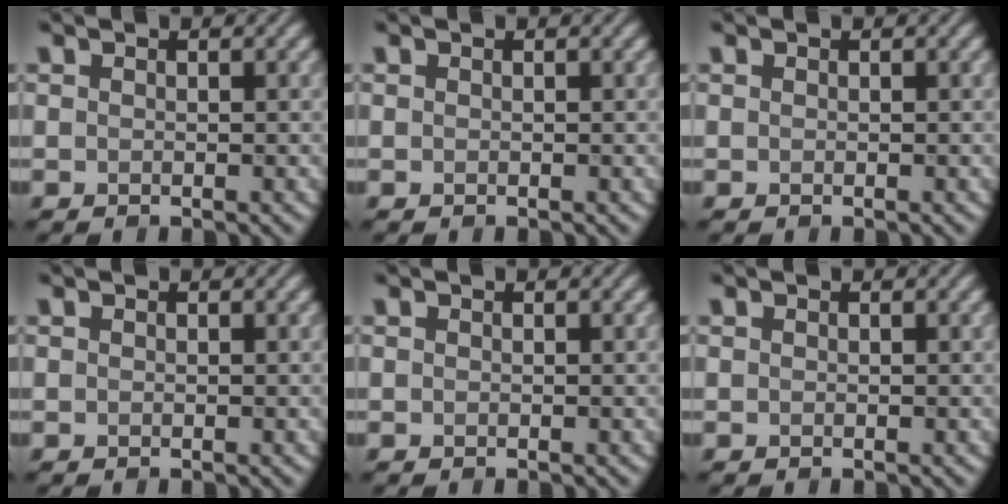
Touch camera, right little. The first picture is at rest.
{"total": 0.0}
{"total": 0.0}
{"total": 0.0}
{"total": 0.0}
{"total": 0.0}